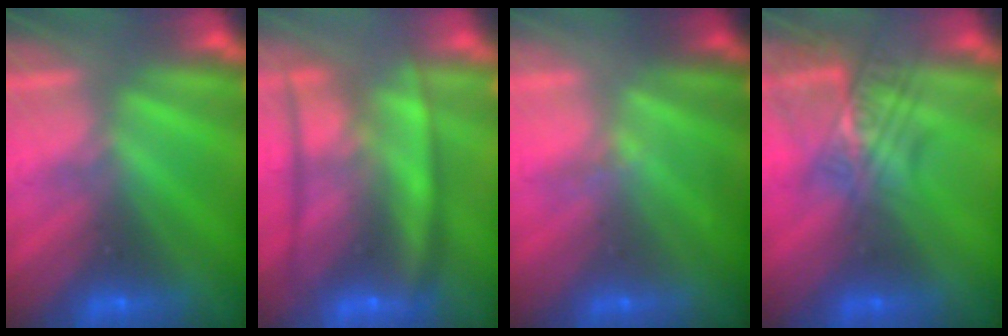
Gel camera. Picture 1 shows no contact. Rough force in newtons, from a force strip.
{"total": 7.3}
{"total": 2.2}
{"total": 2.4}